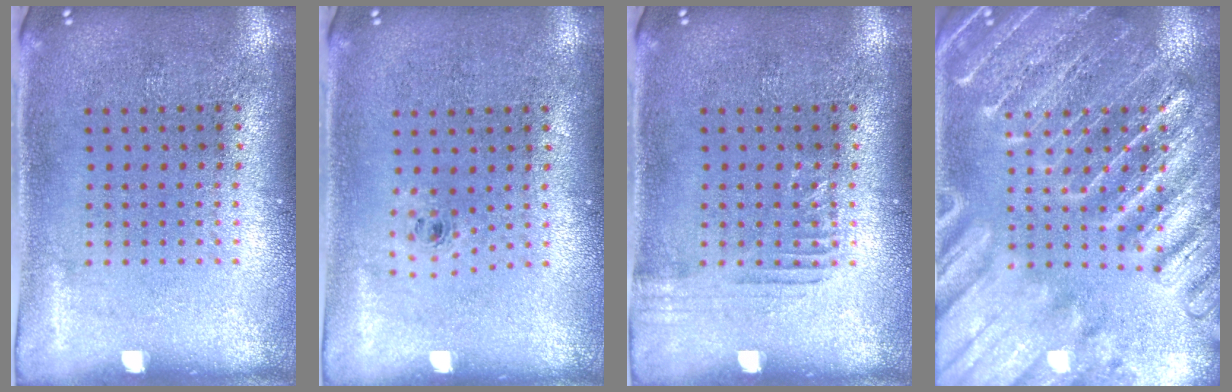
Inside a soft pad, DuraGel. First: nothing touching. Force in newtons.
{"total": 0.5, "press": 0.3, "slide": 0.4}
{"total": 1.2, "press": 1.2, "slide": 0.3}
{"total": 3.8, "press": 3.8, "slide": 0.4}